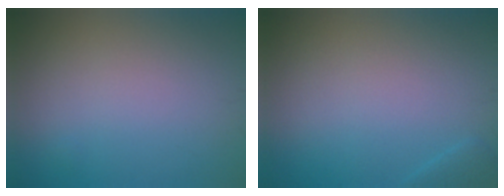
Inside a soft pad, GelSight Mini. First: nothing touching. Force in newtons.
{"total": 0.9, "press": 0.9, "slide": 0.1}